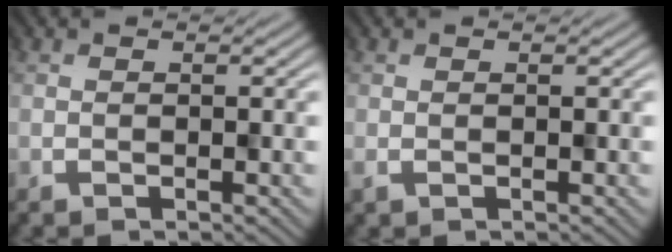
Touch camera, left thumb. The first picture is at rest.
{"total": 0.9, "force": [-0.4, 0.3, 0.8], "torque": [-0.019, -0.001, -0.003]}